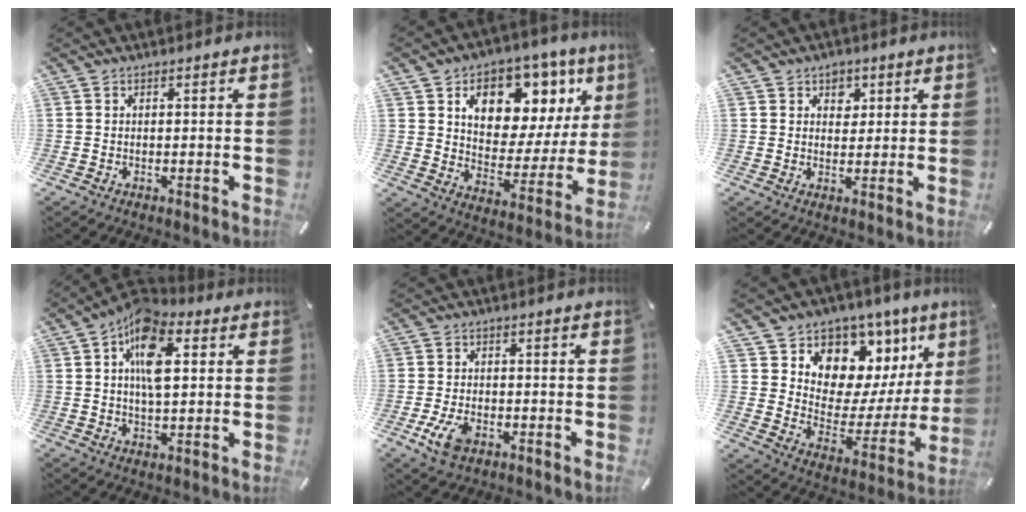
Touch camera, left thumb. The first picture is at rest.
{"total": 13.6, "force": [7.7, 9.1, 6.6], "torque": [-0.095, -0.059, 0.135]}
{"total": 3.6, "force": [1.6, 3.1, 1.0], "torque": [0.004, -0.005, 0.021]}
{"total": 12.8, "force": [3.6, 6.5, 10.5], "torque": [-0.188, -0.006, 0.062]}
{"total": 5.9, "force": [-2.6, 3.5, 3.9], "torque": [-0.094, 0.004, -0.051]}
{"total": 9.6, "force": [5.9, 7.4, 1.3], "torque": [-0.005, -0.099, 0.102]}